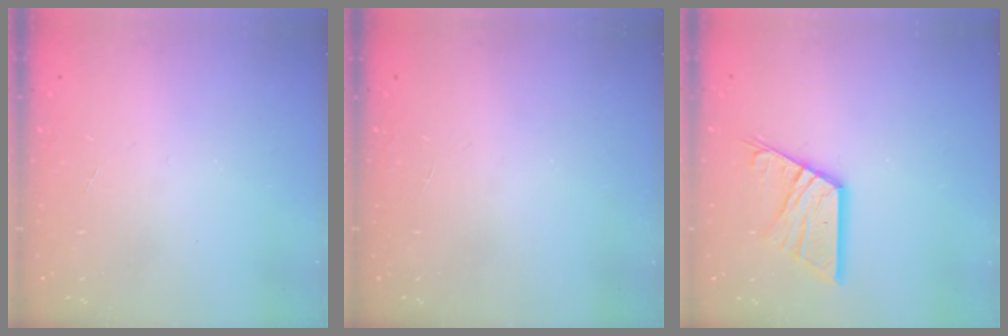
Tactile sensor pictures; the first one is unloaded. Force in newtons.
{"total": 0.0}
{"total": 11.7, "press": 11.6, "slide": 0.6}